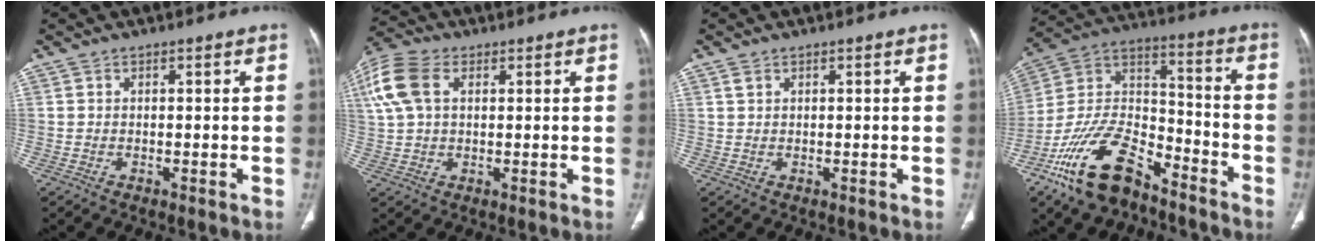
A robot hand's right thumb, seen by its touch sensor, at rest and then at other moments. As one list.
[{"total": 12.5, "force": [4.1, 8.1, 8.6], "torque": [-0.216, 0.021, 0.077]}, {"total": 0.9, "force": [0.6, 0.4, 0.4], "torque": [-0.010, 0.004, 0.013]}, {"total": 19.5, "force": [-12.8, 9.4, 11.3], "torque": [-0.198, 0.082, -0.231]}]